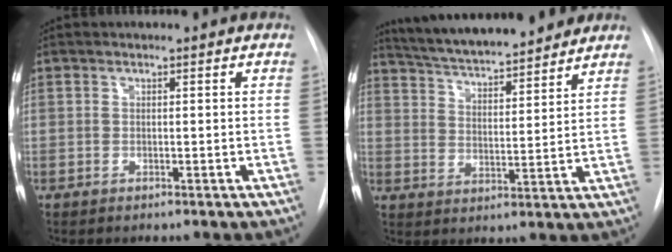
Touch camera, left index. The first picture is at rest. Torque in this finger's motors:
{"motor_torque": [0.17, -0.58, 0.44, 0.08]}